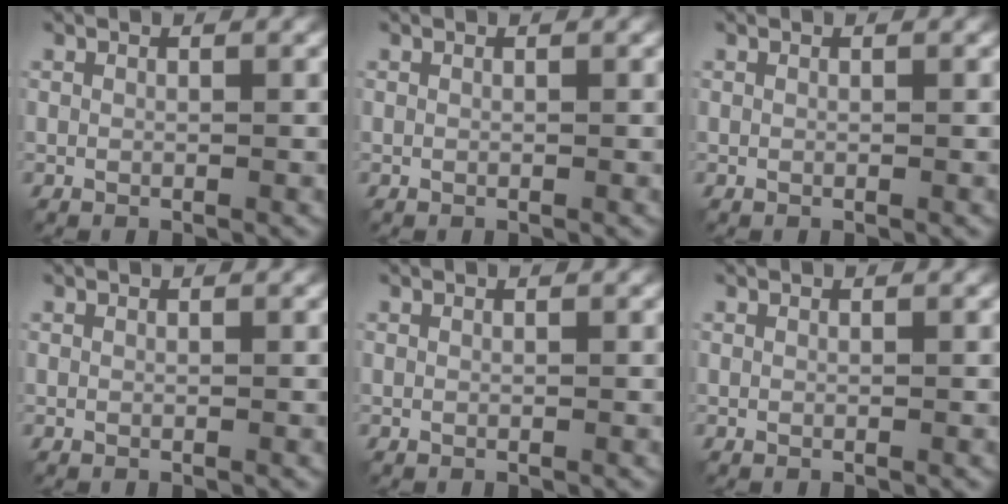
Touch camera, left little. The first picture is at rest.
{"total": 0.0}
{"total": 0.0}
{"total": 0.0}
{"total": 0.0}
{"total": 0.0}